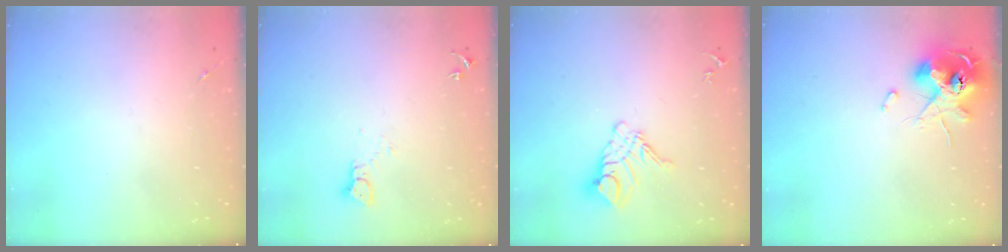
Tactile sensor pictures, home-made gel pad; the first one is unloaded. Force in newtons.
{"total": 3.2, "press": 3.2, "slide": 0.4}
{"total": 12.1, "press": 12.0, "slide": 1.2}
{"total": 13.7, "press": 13.6, "slide": 1.8}